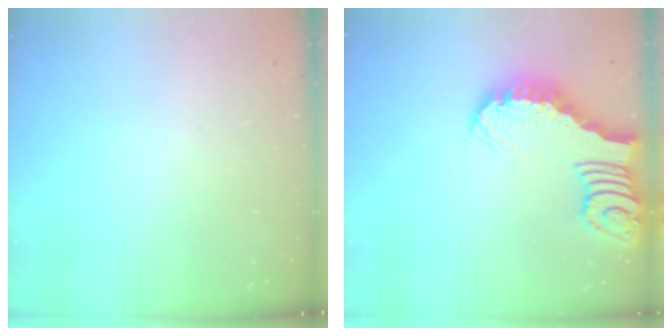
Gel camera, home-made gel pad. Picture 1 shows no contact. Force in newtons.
{"total": 3.7, "press": 3.7, "slide": 0.5}